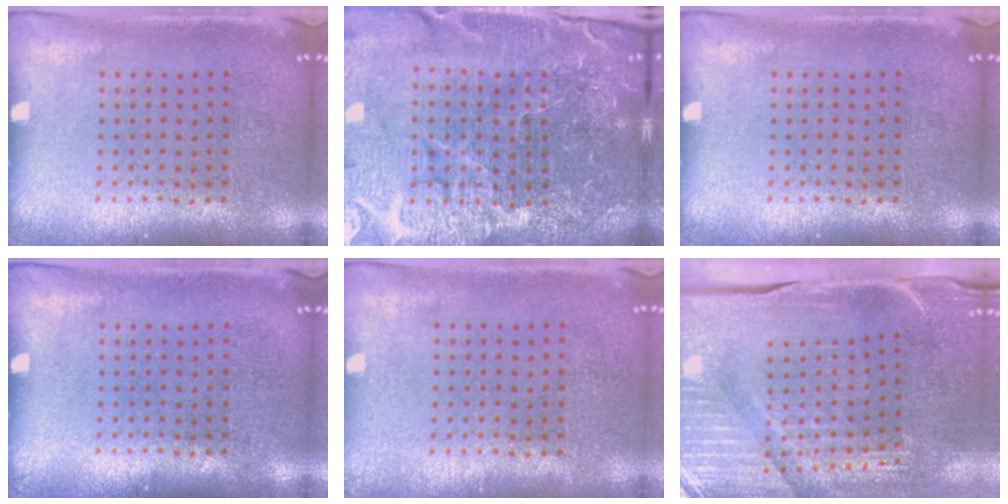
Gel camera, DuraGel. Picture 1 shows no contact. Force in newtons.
{"total": 6.6, "press": 5.9, "slide": 3.1}
{"total": 0.0}
{"total": 0.0}
{"total": 0.0}
{"total": 4.4, "press": 4.0, "slide": 1.9}